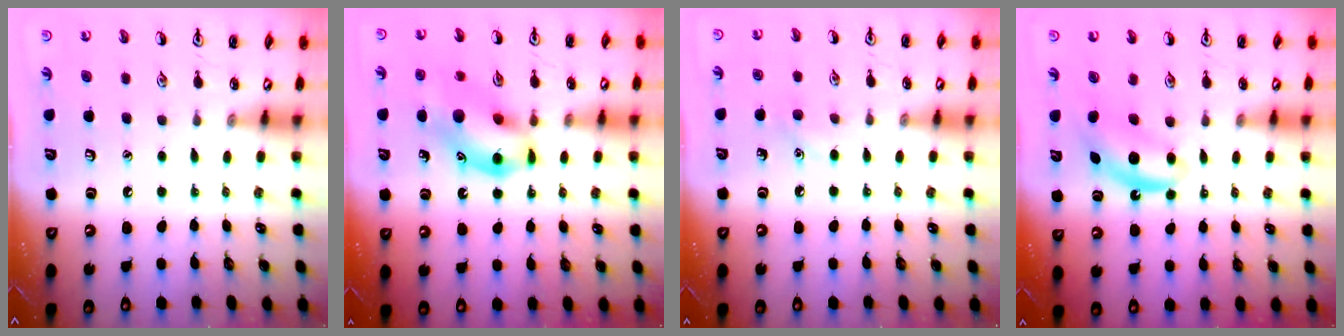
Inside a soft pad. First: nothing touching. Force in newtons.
{"total": 12.6, "press": 12.3, "slide": 2.7}
{"total": 6.1, "press": 5.9, "slide": 1.9}
{"total": 5.2, "press": 5.1, "slide": 0.9}